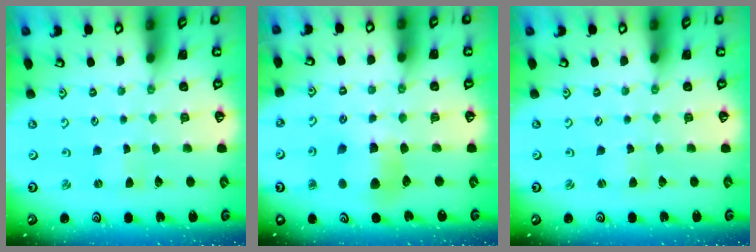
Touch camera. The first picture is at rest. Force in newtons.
{"total": 8.2, "press": 8.1, "slide": 0.8}
{"total": 1.8, "press": 1.7, "slide": 0.3}